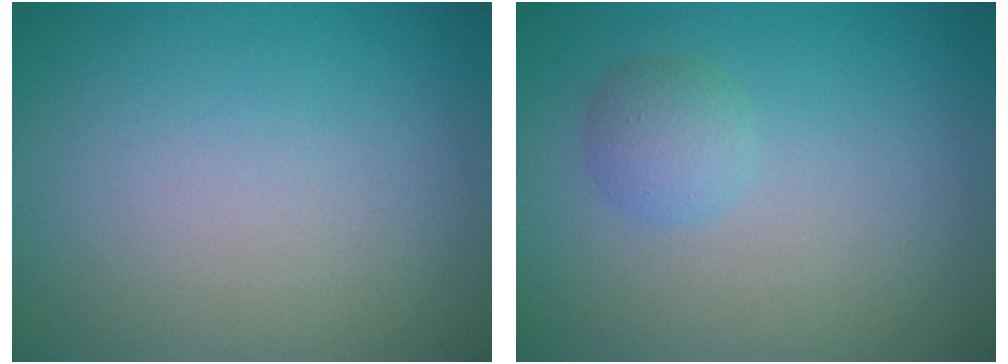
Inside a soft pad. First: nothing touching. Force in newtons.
{"total": 1.8, "press": 1.8, "slide": 0.0}